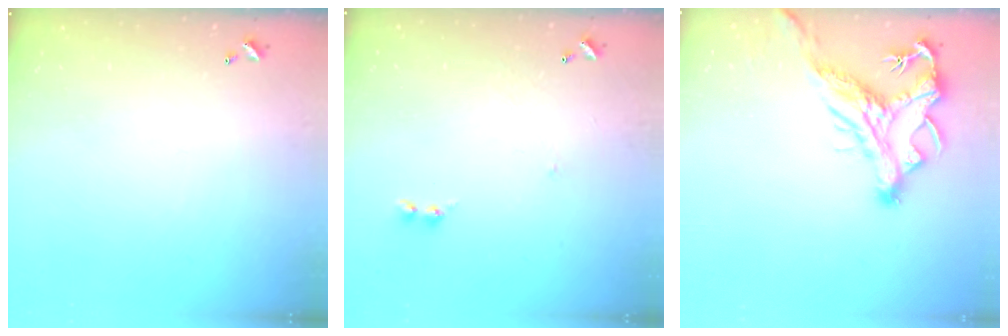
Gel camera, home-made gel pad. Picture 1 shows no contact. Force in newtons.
{"total": 2.6, "press": 2.6, "slide": 0.6}
{"total": 2.9, "press": 2.5, "slide": 1.4}